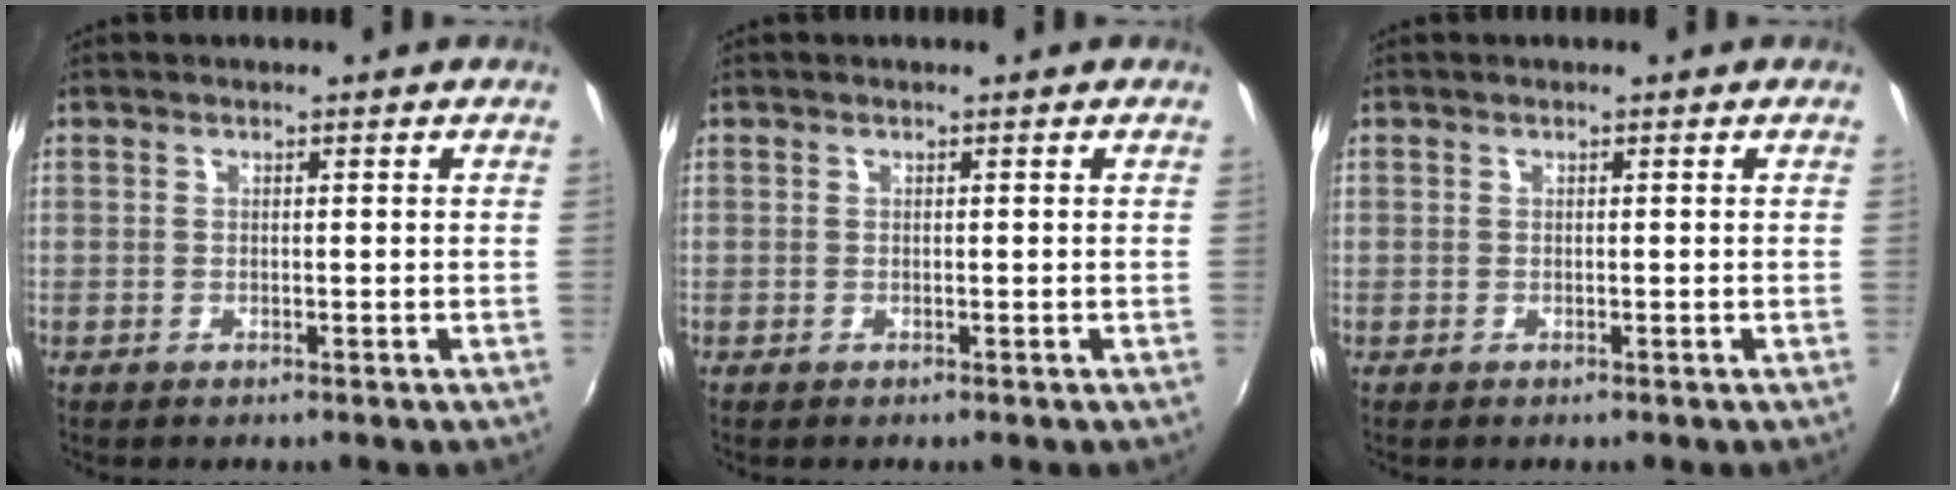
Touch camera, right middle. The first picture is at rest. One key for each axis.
{"total": 0.0}
{"total": 0.0}